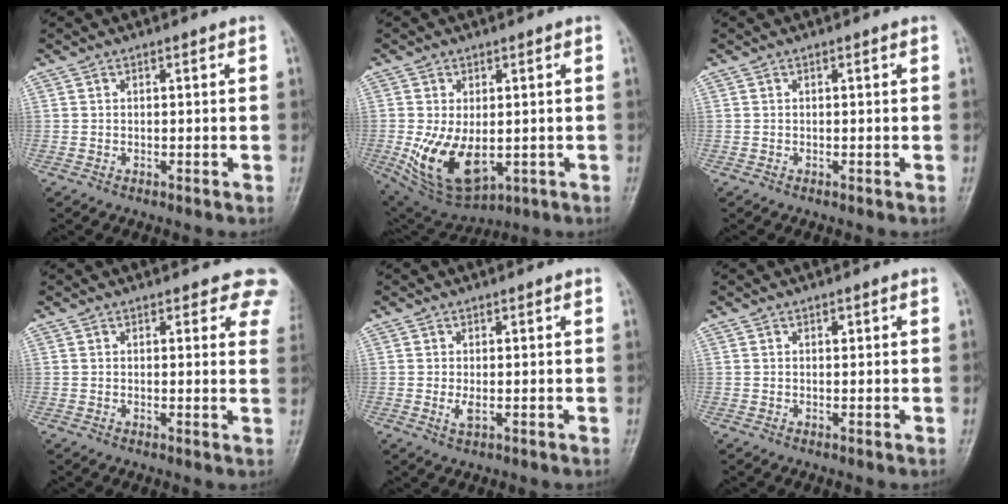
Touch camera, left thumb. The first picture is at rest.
{"total": 12.2, "force": [-1.7, 7.2, 9.8], "torque": [-0.169, -0.016, -0.006]}
{"total": 0.0}
{"total": 6.6, "force": [5.4, 2.8, 2.6], "torque": [0.014, -0.019, 0.040]}
{"total": 1.8, "force": [-0.1, 0.8, 1.6], "torque": [-0.035, -0.006, 0.001]}
{"total": 0.7, "force": [0.3, 0.5, 0.4], "torque": [-0.003, 0.000, 0.005]}